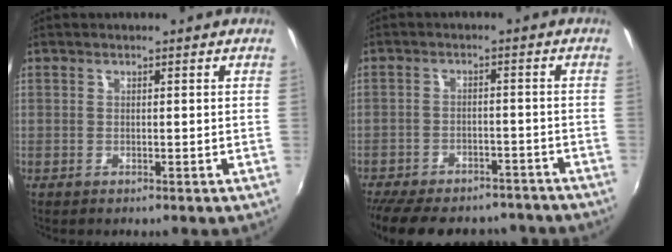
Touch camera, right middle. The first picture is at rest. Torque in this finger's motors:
{"motor_torque": [1.09, -1.04, 0.31, 0.09]}